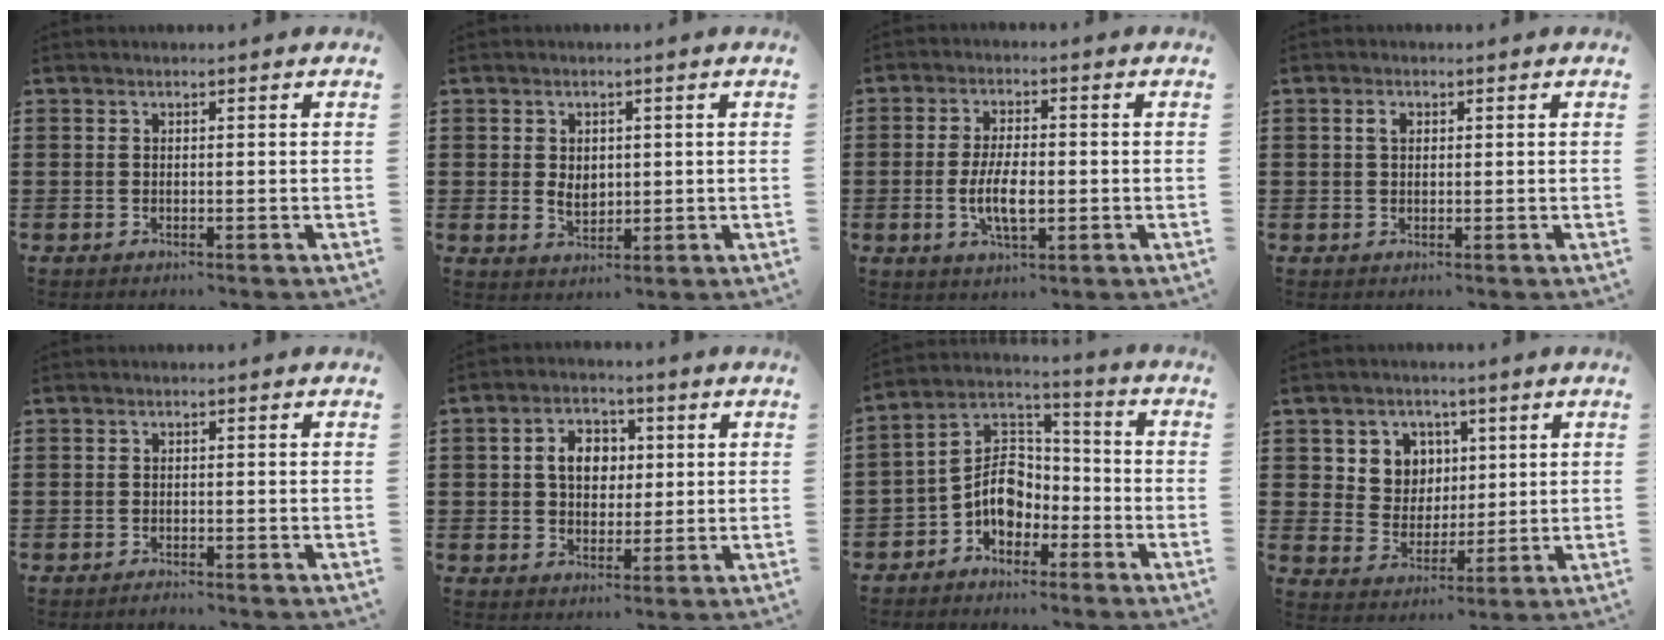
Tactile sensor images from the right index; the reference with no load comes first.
{"total": 2.9, "force": [0.3, 2.3, 1.8], "torque": [-0.033, 0.006, 0.004]}
{"total": 6.4, "force": [-1.0, 2.6, 5.8], "torque": [-0.120, -0.002, -0.023]}
{"total": 1.6, "force": [0.5, 1.1, 1.1], "torque": [-0.025, 0.008, 0.007]}
{"total": 0.8, "force": [-0.8, 0.1, 0.0], "torque": [-0.002, -0.001, -0.016]}
{"total": 5.8, "force": [0.8, 4.6, 3.5], "torque": [-0.077, 0.014, 0.008]}
{"total": 7.3, "force": [-2.3, 5.4, 4.4], "torque": [-0.111, 0.000, -0.052]}
{"total": 5.9, "force": [2.5, 5.3, 0.8], "torque": [-0.041, 0.005, 0.044]}